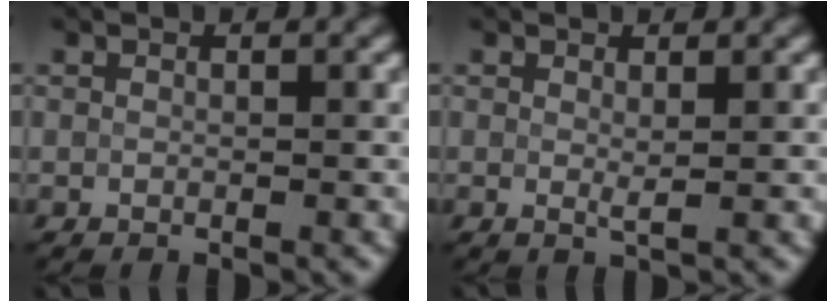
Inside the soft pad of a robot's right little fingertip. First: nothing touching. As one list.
[{"total": 0.8, "force": [0.3, 0.1, 0.7], "torque": [-0.013, -0.004, 0.005]}]